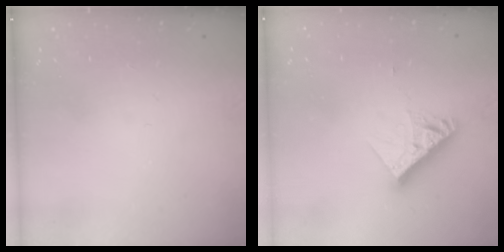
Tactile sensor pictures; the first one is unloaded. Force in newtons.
{"total": 10.2, "press": 10.2, "slide": 0.7}